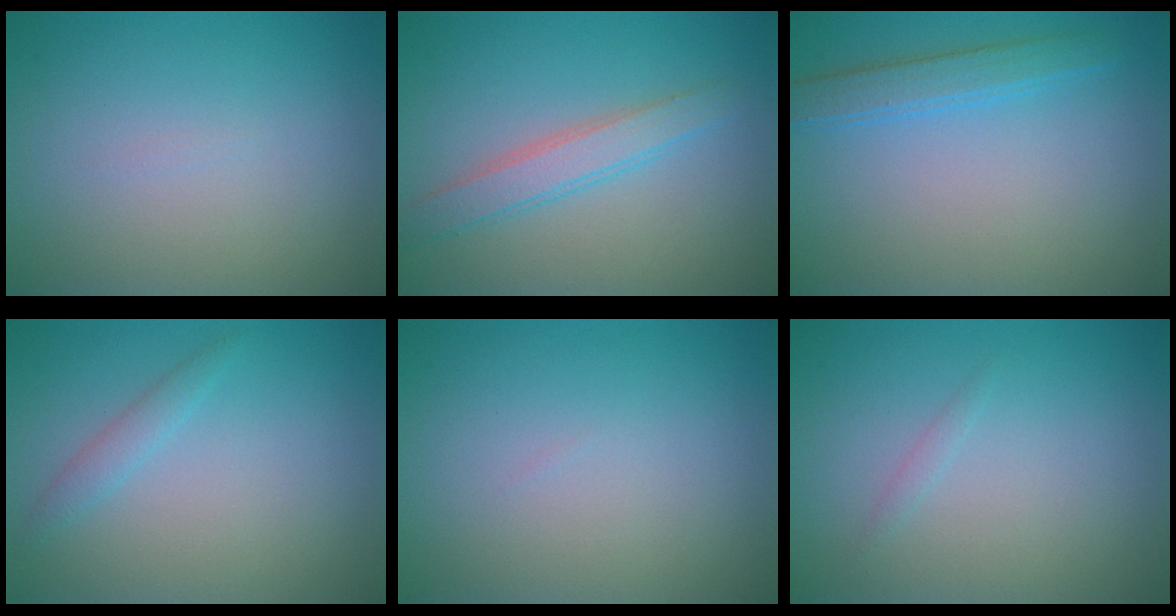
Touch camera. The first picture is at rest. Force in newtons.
{"total": 2.7, "press": 2.7, "slide": 0.1}
{"total": 2.5, "press": 2.5, "slide": 0.1}
{"total": 1.3, "press": 1.3, "slide": 0.0}
{"total": 0.0}
{"total": 0.6, "press": 0.6, "slide": 0.0}